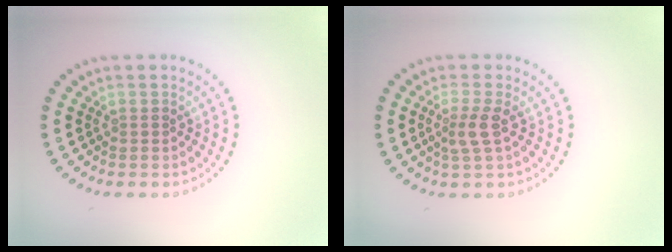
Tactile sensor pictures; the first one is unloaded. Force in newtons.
{"total": 2.1, "press": 1.6, "slide": 1.3}